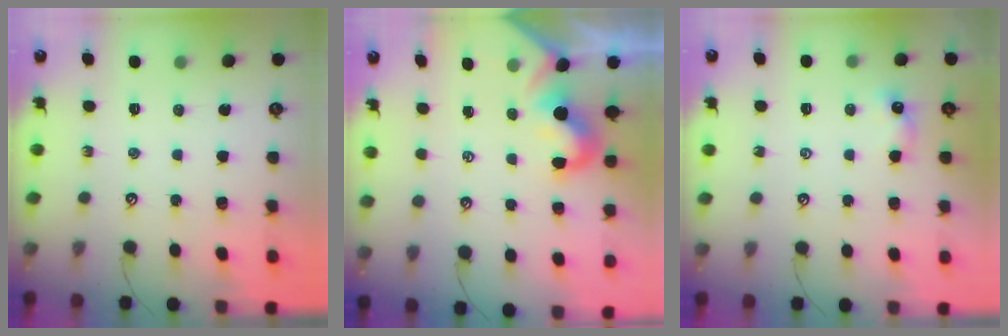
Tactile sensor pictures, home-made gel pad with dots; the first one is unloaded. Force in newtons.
{"total": 1.8, "press": 1.6, "slide": 0.8}
{"total": 5.2, "press": 5.1, "slide": 0.6}